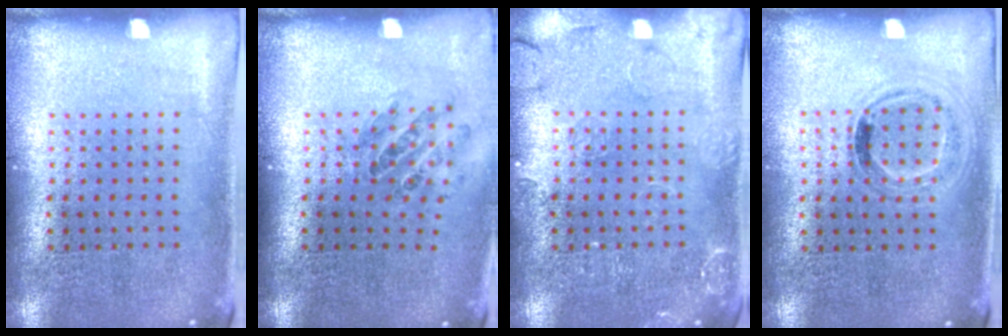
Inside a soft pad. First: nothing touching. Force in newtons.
{"total": 0.9, "press": 0.9, "slide": 0.2}
{"total": 2.5, "press": 2.5, "slide": 0.4}
{"total": 0.9, "press": 0.8, "slide": 0.4}